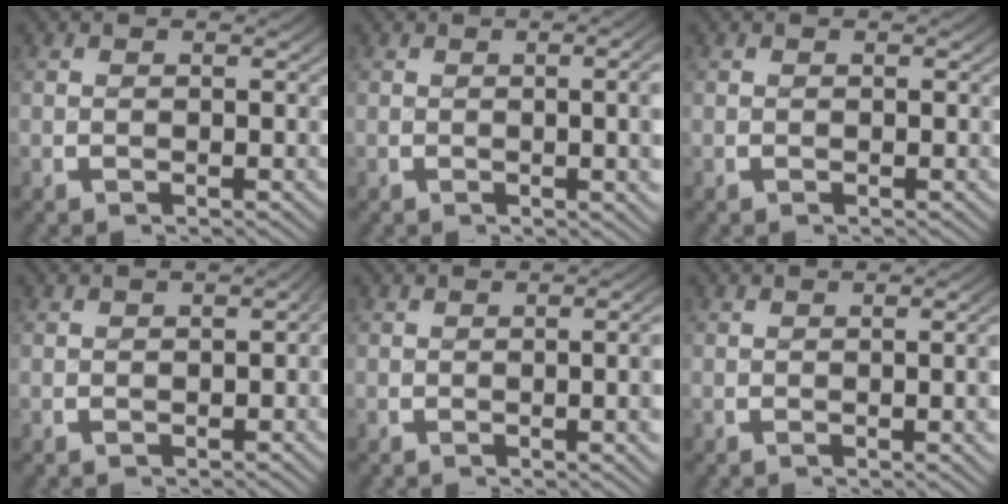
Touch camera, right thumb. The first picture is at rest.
{"total": 4.6, "force": [0.3, 1.5, 4.3], "torque": [-0.036, 0.012, -0.003]}
{"total": 0.0}
{"total": 1.4, "force": [-0.4, 0.7, 1.1], "torque": [-0.014, 0.001, -0.008]}
{"total": 4.0, "force": [-0.2, 1.2, 3.8], "torque": [-0.035, 0.011, -0.010]}
{"total": 2.5, "force": [-0.3, 0.4, 2.4], "torque": [-0.028, 0.006, -0.005]}